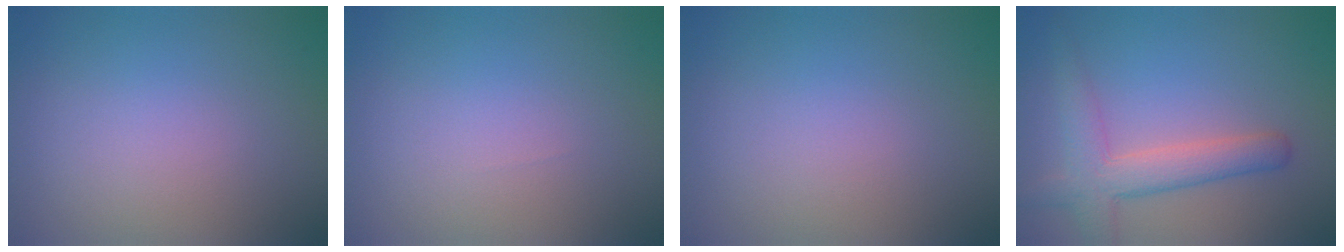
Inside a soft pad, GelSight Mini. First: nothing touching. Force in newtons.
{"total": 0.0}
{"total": 0.0}
{"total": 4.4, "press": 4.4, "slide": 0.3}